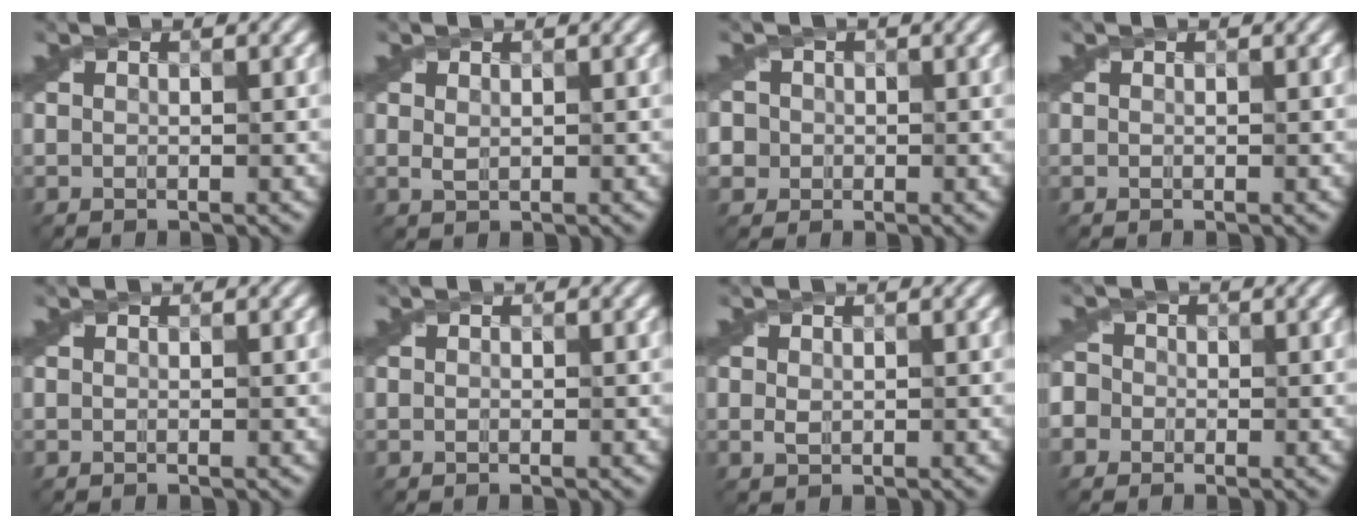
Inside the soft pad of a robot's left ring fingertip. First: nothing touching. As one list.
[{"total": 0.9, "force": [0.3, 0.5, 0.6], "torque": [-0.018, -0.002, 0.011]}, {"total": 3.7, "force": [0.0, 3.6, 1.0], "torque": [-0.015, 0.021, -0.015]}, {"total": 0.0}, {"total": 0.0}, {"total": 0.0}, {"total": 1.0, "force": [0.1, 0.8, 0.6], "torque": [-0.016, -0.001, 0.005]}, {"total": 3.9, "force": [-1.8, 3.3, 1.0], "torque": [-0.002, 0.008, -0.048]}]